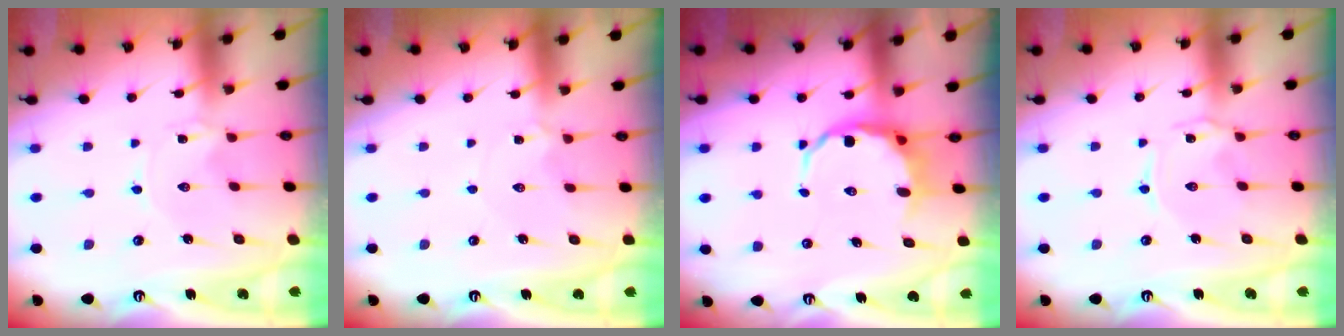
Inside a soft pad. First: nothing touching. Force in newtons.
{"total": 2.6, "press": 2.6, "slide": 0.5}
{"total": 7.7, "press": 7.4, "slide": 1.9}
{"total": 0.9, "press": 0.8, "slide": 0.2}